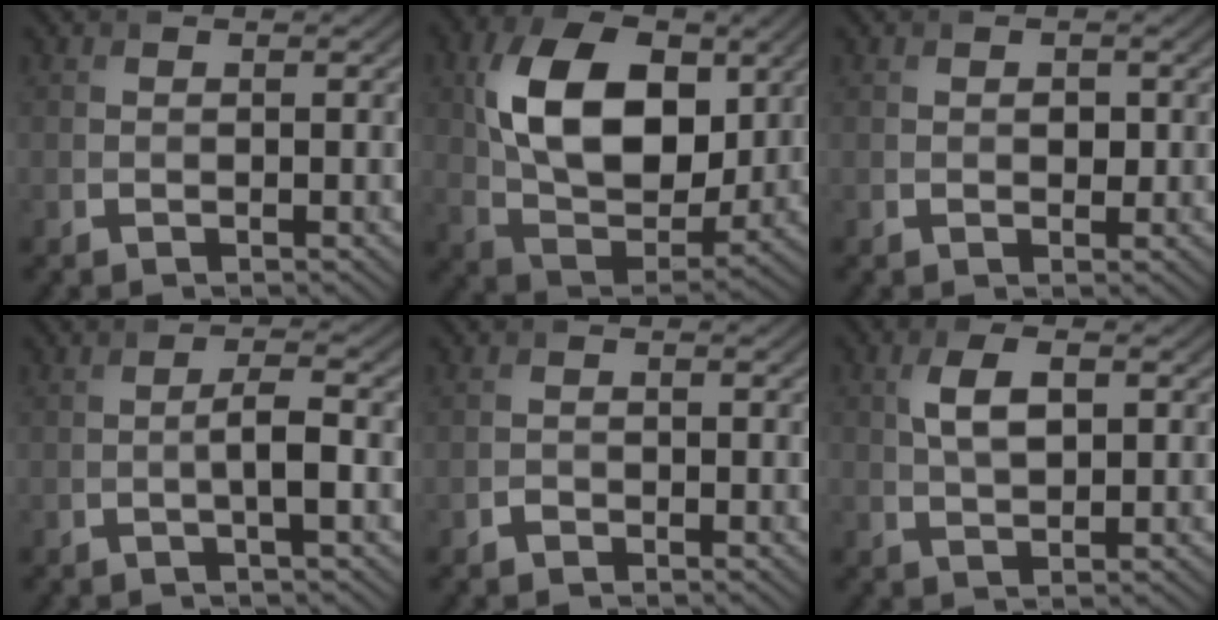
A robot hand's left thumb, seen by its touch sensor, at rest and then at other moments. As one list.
[{"total": 13.9, "force": [3.4, 8.7, 10.3], "torque": [-0.203, 0.003, 0.061]}, {"total": 1.2, "force": [0.0, 0.9, 0.8], "torque": [-0.015, -0.004, 0.000]}, {"total": 2.8, "force": [-0.7, 0.3, 2.7], "torque": [-0.050, 0.006, -0.019]}, {"total": 0.9, "force": [-0.8, 0.4, 0.1], "torque": [-0.003, -0.003, -0.015]}, {"total": 4.5, "force": [1.1, 2.2, 3.8], "torque": [-0.083, 0.004, 0.020]}]